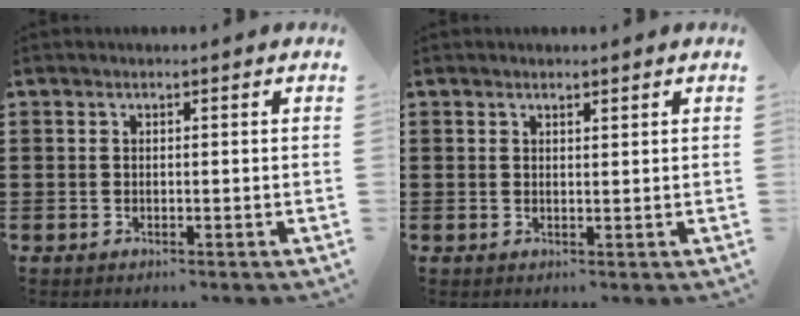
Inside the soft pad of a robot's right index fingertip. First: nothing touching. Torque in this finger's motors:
{"motor_torque": [-0.31, 0.02, -0.01, -0.01]}